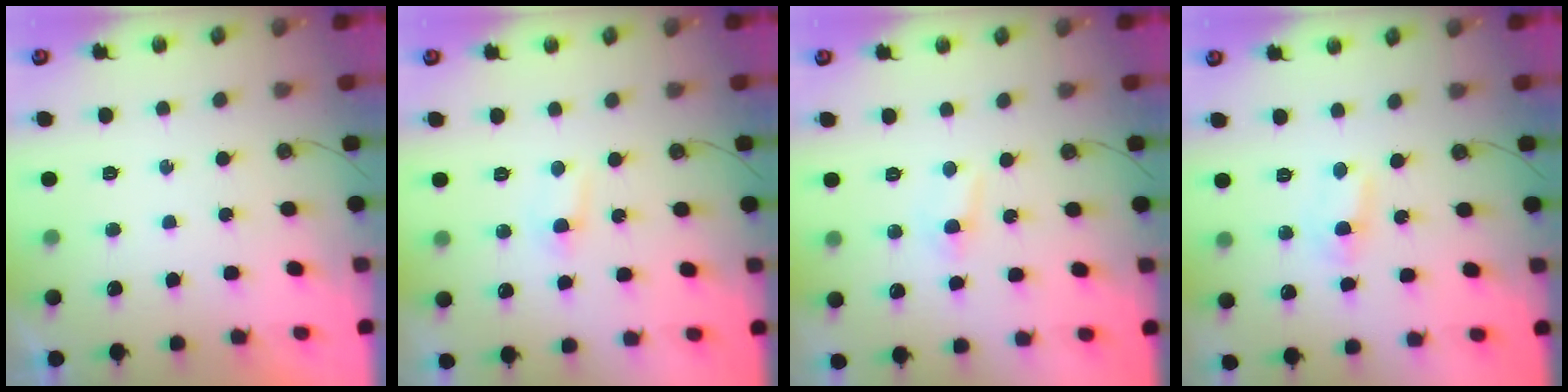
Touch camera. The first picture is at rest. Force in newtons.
{"total": 3.6, "press": 3.6, "slide": 0.5}
{"total": 4.1, "press": 4.1, "slide": 0.4}
{"total": 2.0, "press": 1.9, "slide": 0.8}